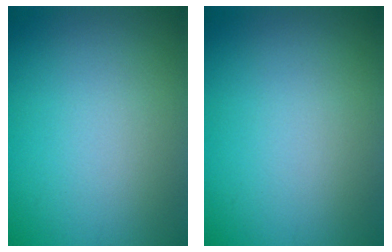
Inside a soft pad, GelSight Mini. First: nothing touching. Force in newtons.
{"total": 0.0}